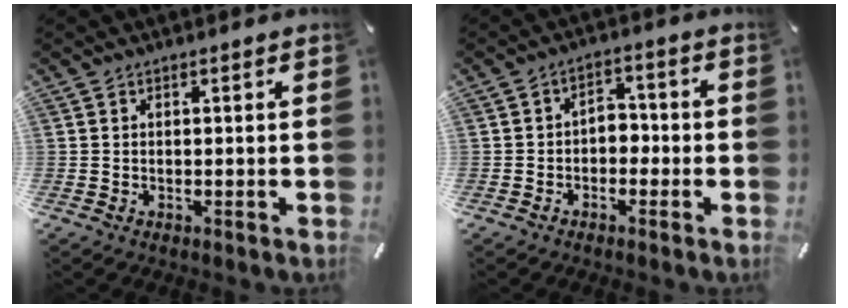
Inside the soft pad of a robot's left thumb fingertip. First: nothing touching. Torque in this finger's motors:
{"motor_torque": [0.57, 0.97, 0.49, 0.00, 0.04]}